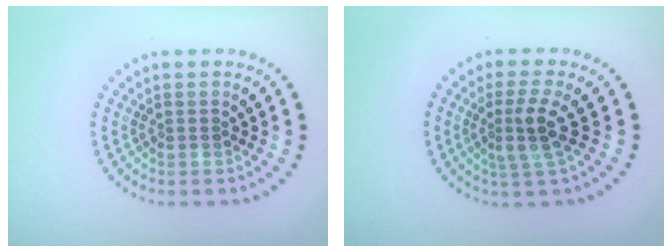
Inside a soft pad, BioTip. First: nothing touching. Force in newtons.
{"total": 2.9, "press": 2.4, "slide": 1.6}